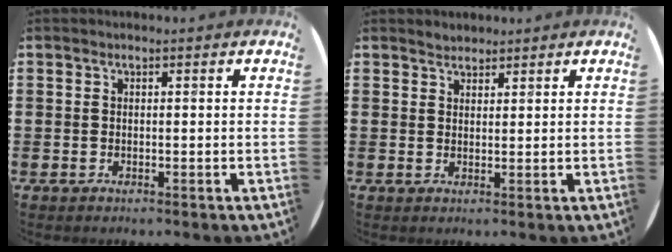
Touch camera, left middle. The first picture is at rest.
{"total": 1.7, "force": [1.6, 0.5, -0.1], "torque": [0.000, 0.004, 0.031]}